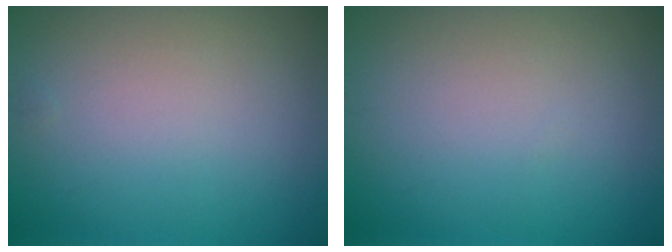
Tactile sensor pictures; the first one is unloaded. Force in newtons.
{"total": 0.0}